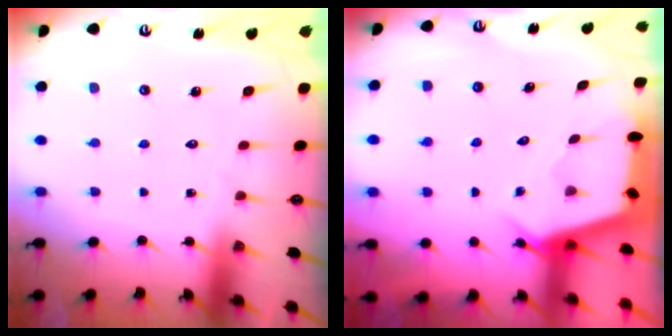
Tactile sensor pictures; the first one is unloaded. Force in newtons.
{"total": 2.8, "press": 2.8, "slide": 0.2}